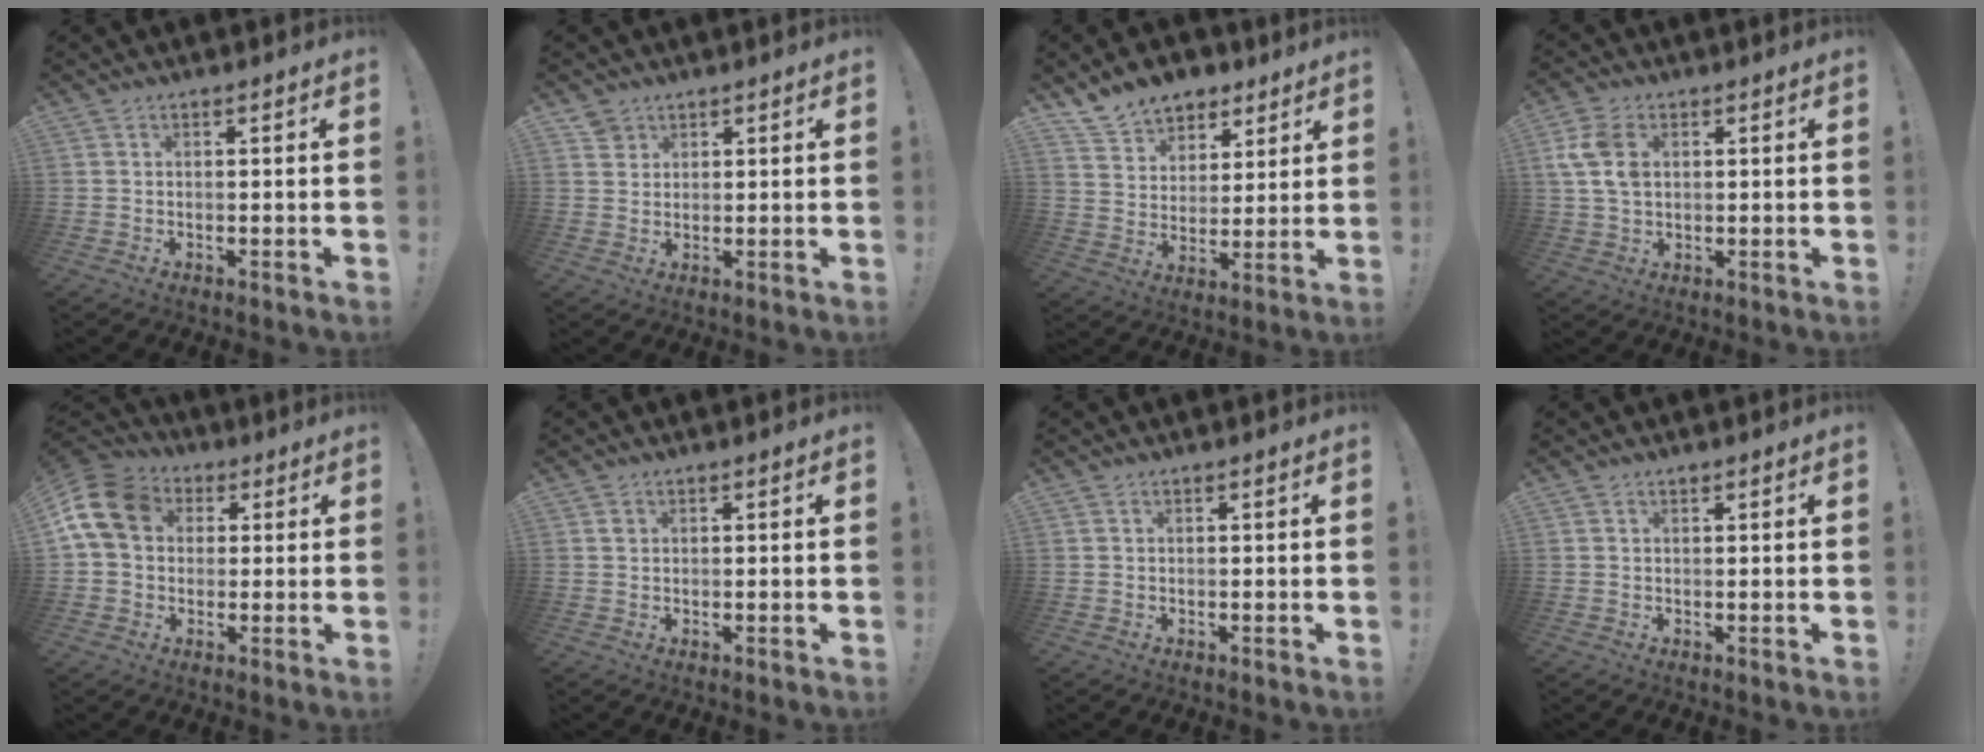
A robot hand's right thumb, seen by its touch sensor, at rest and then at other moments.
{"total": 3.1, "force": [2.4, 2.1, 0.1], "torque": [0.006, -0.010, 0.043]}
{"total": 12.3, "force": [9.2, 7.6, 2.9], "torque": [-0.046, -0.069, 0.177]}
{"total": 9.1, "force": [2.2, 6.1, 6.3], "torque": [-0.127, 0.006, 0.043]}
{"total": 14.0, "force": [3.1, 11.0, 8.1], "torque": [-0.145, -0.001, 0.065]}
{"total": 0.7, "force": [0.3, 0.6, 0.0], "torque": [0.005, -0.001, 0.005]}
{"total": 0.0}
{"total": 0.5, "force": [0.4, 0.3, 0.1], "torque": [0.005, -0.002, 0.007]}